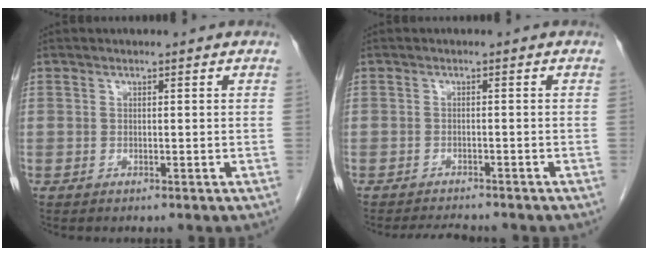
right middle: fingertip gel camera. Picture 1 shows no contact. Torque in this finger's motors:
{"motor_torque": [0.07, -0.05, -0.02, 0.00]}